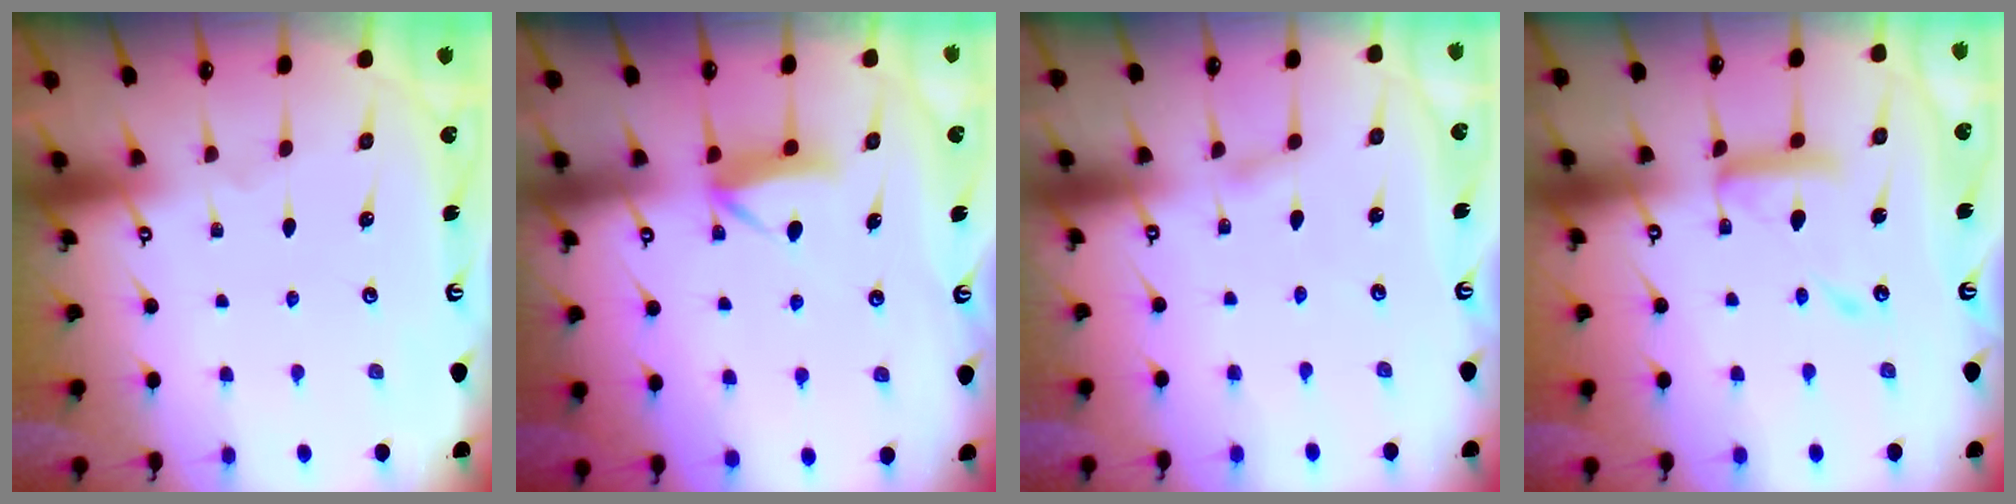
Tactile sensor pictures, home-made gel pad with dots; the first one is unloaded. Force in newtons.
{"total": 7.2, "press": 7.2, "slide": 0.8}
{"total": 1.9, "press": 1.9, "slide": 0.2}
{"total": 14.6, "press": 14.5, "slide": 1.4}